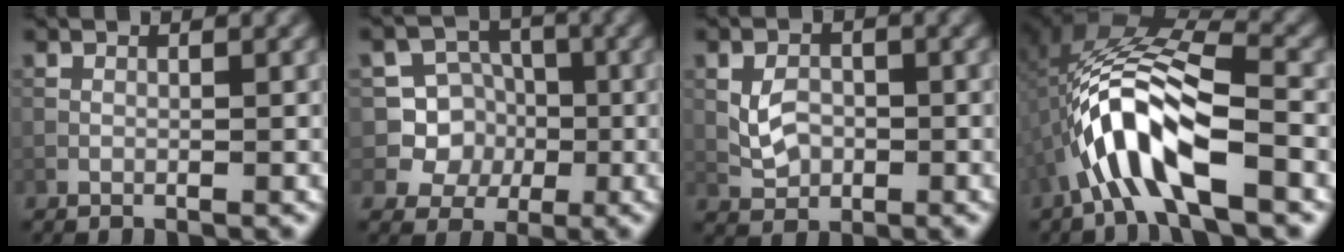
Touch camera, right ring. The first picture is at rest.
{"total": 6.3, "force": [-0.7, 6.2, 1.0], "torque": [-0.011, 0.028, -0.033]}
{"total": 2.5, "force": [0.0, 2.0, 1.5], "torque": [-0.032, 0.000, 0.003]}
{"total": 8.3, "force": [-3.2, 2.6, 7.2], "torque": [-0.147, 0.016, -0.056]}